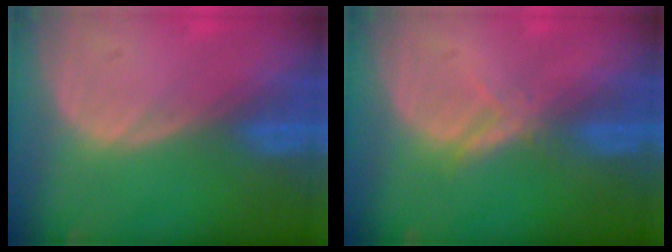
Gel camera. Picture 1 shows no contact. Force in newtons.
{"total": 2.1, "press": 2.1, "slide": 0.2}